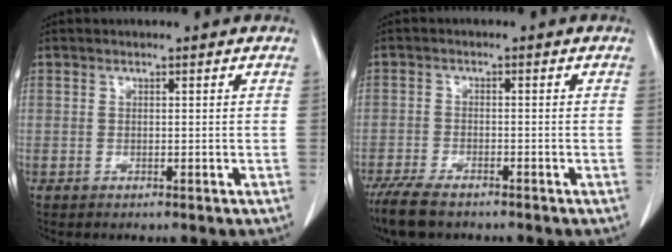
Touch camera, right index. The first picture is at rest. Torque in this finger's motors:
{"motor_torque": [0.50, -0.52, 0.23, 0.07]}